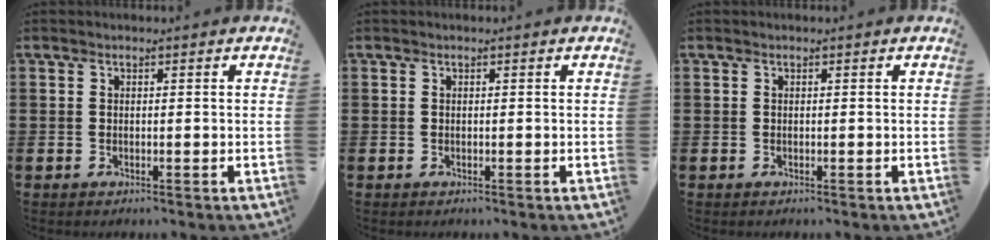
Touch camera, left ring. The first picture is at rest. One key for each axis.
{"total": 0.0}
{"total": 0.0}